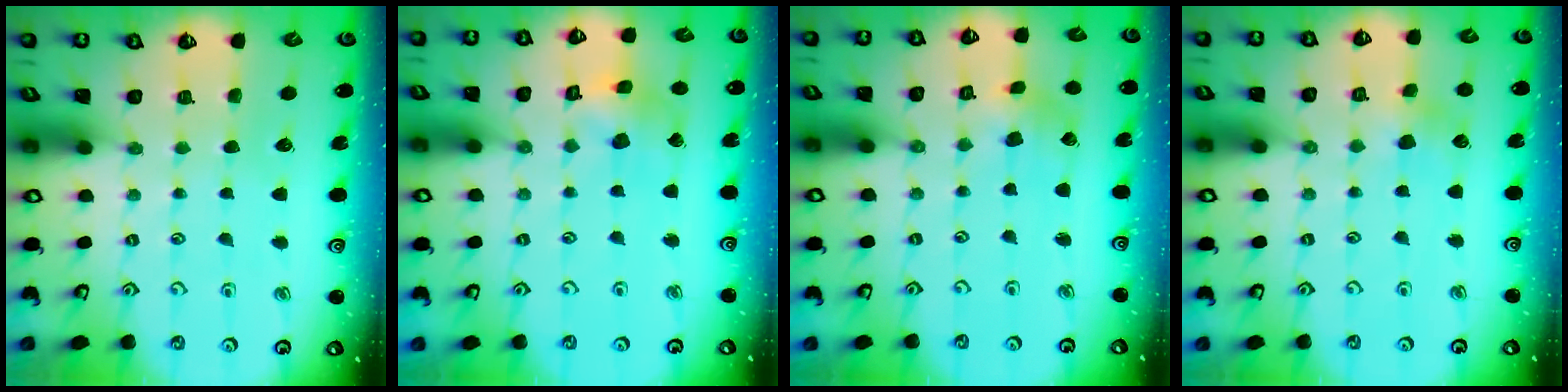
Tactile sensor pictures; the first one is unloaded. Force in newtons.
{"total": 7.0, "press": 7.0, "slide": 0.6}
{"total": 2.6, "press": 2.6, "slide": 0.4}
{"total": 4.4, "press": 4.4, "slide": 0.3}